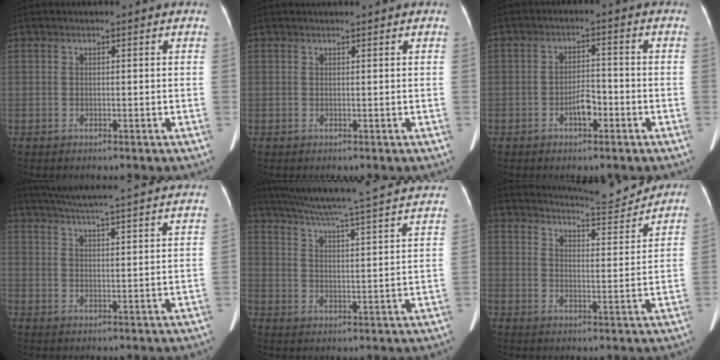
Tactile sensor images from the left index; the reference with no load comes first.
{"total": 1.1, "force": [1.0, -0.2, 0.5], "torque": [-0.007, 0.016, 0.021]}
{"total": 3.6, "force": [-1.9, 1.4, 2.6], "torque": [-0.047, 0.006, -0.034]}
{"total": 26.1, "force": [23.9, 0.7, 10.5], "torque": [-0.175, -0.007, 0.305]}
{"total": 28.1, "force": [25.1, 1.1, 12.5], "torque": [-0.209, -0.032, 0.319]}
{"total": 10.5, "force": [10.4, 0.0, 1.9], "torque": [-0.034, -0.009, 0.144]}